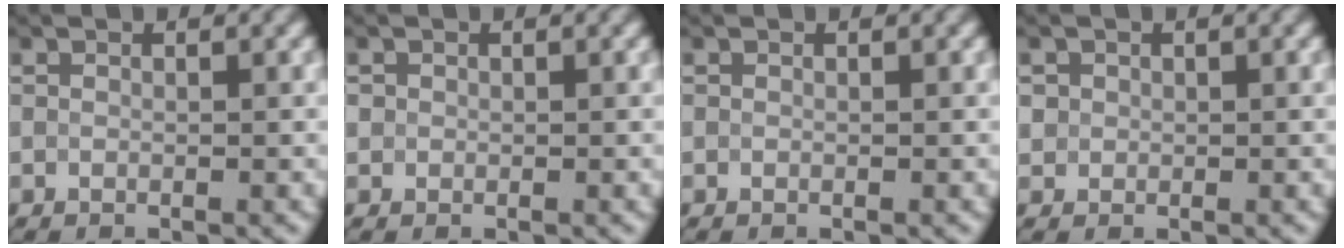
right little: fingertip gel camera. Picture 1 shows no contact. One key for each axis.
{"total": 0.8, "fx": 0.3, "fy": 0.8, "fz": 0.1, "tx": 0.009, "ty": 0.001, "tz": -0.002}
{"total": 0.0}
{"total": 2.4, "fx": 0.8, "fy": 2.1, "fz": 0.6, "tx": 0.016, "ty": 0.018, "tz": -0.012}